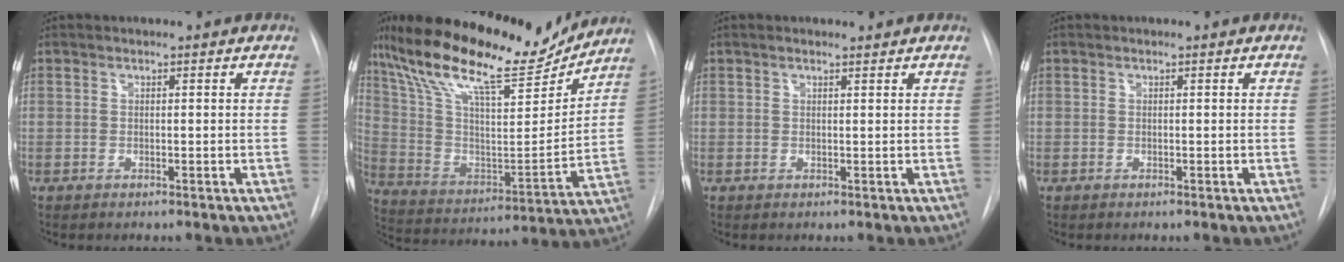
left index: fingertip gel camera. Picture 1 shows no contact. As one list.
[{"total": 23.9, "force": [19.2, 5.4, 13.2], "torque": [-0.244, 0.005, 0.319]}, {"total": 1.6, "force": [1.4, 0.3, 0.6], "torque": [-0.014, 0.016, 0.023]}, {"total": 0.0}]